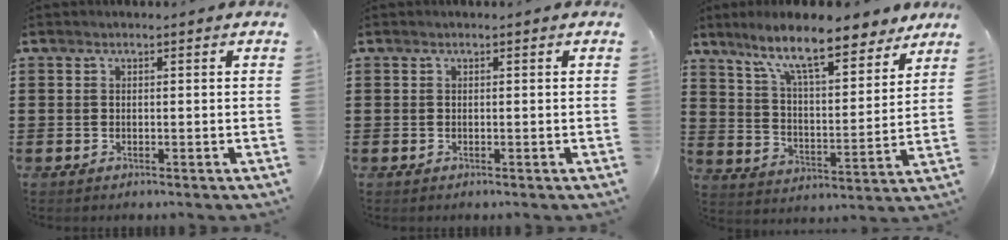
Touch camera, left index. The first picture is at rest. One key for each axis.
{"total": 0.0}
{"total": 11.5, "fx": 9.4, "fy": 1.8, "fz": 6.4, "tx": -0.147, "ty": -0.042, "tz": 0.162}